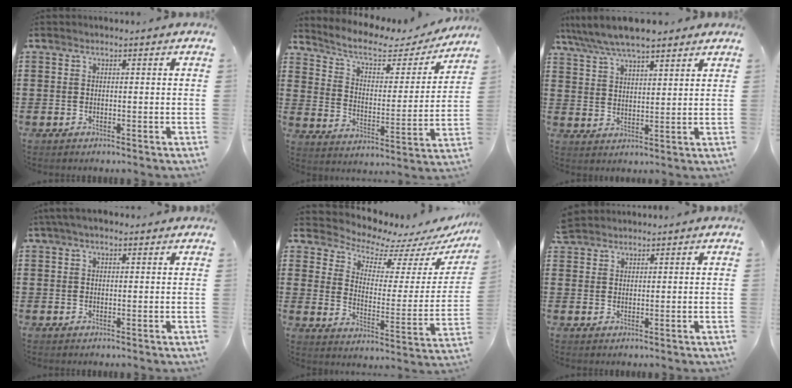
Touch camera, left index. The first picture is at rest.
{"total": 6.0, "force": [4.6, 2.3, 3.1], "torque": [-0.082, -0.022, 0.073]}
{"total": 6.6, "force": [5.8, 1.4, 2.9], "torque": [-0.075, -0.013, 0.104]}
{"total": 2.0, "force": [1.1, 0.8, 1.4], "torque": [-0.028, 0.007, 0.020]}
{"total": 6.3, "force": [5.9, 1.8, 1.2], "torque": [-0.045, -0.055, 0.098]}
{"total": 2.2, "force": [2.1, 0.7, 0.1], "torque": [-0.008, 0.003, 0.043]}